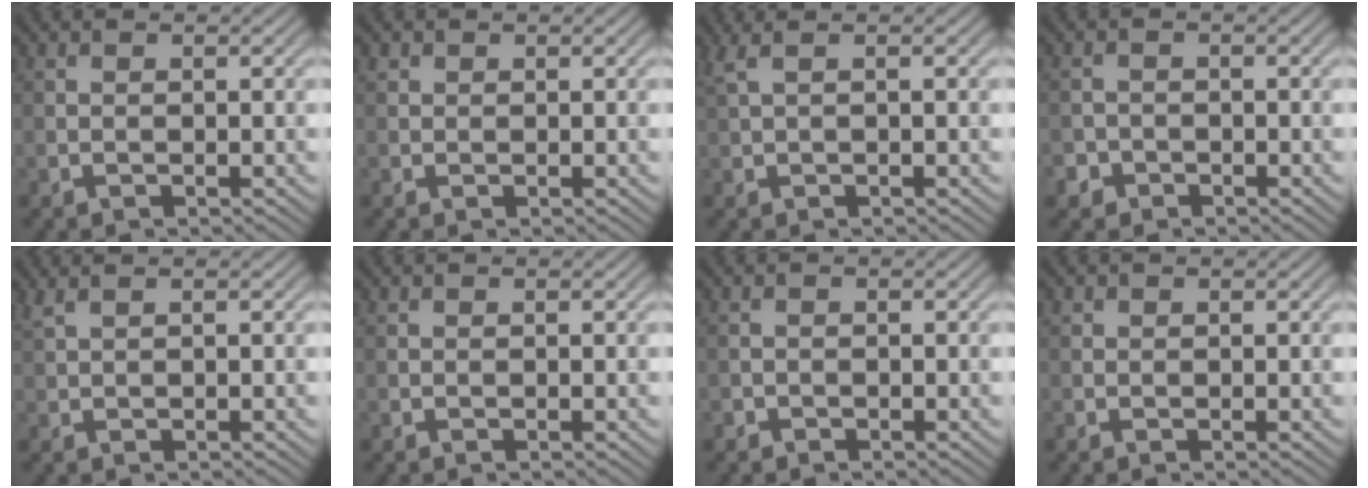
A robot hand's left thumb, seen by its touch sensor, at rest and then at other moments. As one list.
[{"total": 0.9, "force": [0.5, 0.7, 0.1], "torque": [-0.001, 0.000, 0.009]}, {"total": 2.3, "force": [1.1, 0.6, 1.9], "torque": [-0.044, 0.011, 0.020]}, {"total": 1.9, "force": [-1.2, 1.4, 0.3], "torque": [-0.004, -0.001, -0.028]}, {"total": 1.6, "force": [1.2, 0.2, 1.0], "torque": [-0.029, 0.009, 0.028]}, {"total": 0.0}, {"total": 0.6, "force": [-0.4, 0.5, 0.0], "torque": [0.003, -0.002, -0.009]}, {"total": 0.7, "force": [0.3, 0.6, 0.1], "torque": [0.002, -0.003, 0.003]}]